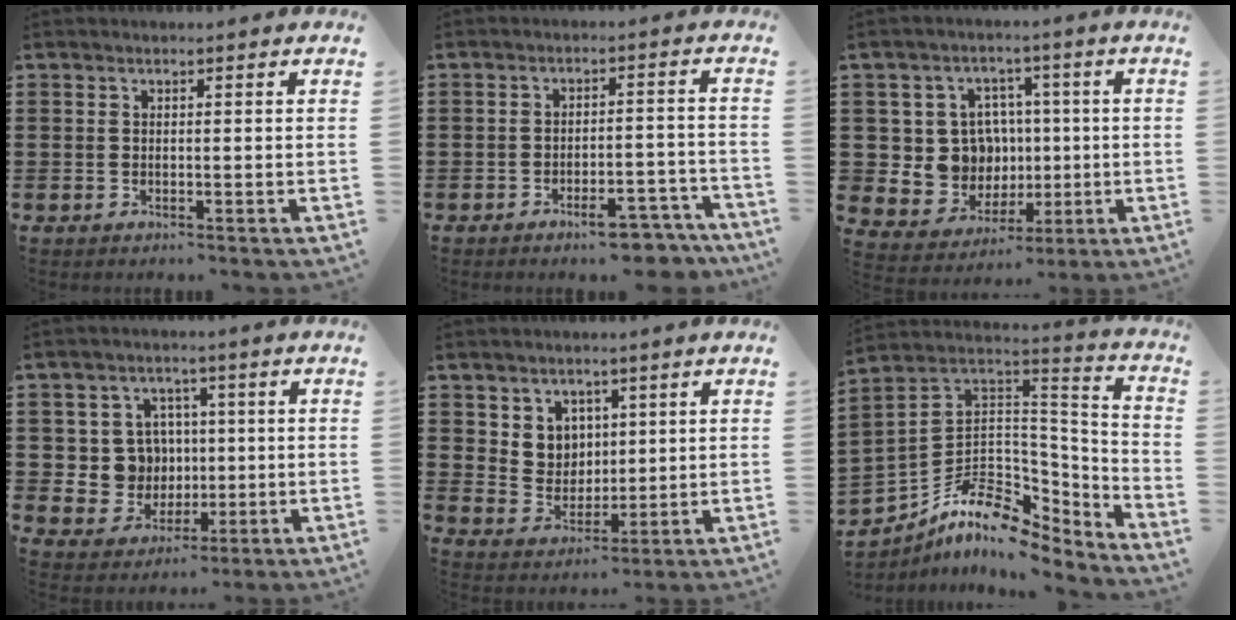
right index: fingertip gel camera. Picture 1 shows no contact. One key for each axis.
{"total": 6.5, "fx": -5.4, "fy": 1.2, "fz": 3.5, "tx": -0.050, "ty": 0.006, "tz": -0.095}
{"total": 9.7, "fx": 0.6, "fy": 9.0, "fz": 3.4, "tx": -0.091, "ty": 0.012, "tz": 0.024}
{"total": 7.4, "fx": 0.7, "fy": 7.1, "fz": 2.0, "tx": -0.064, "ty": 0.013, "tz": 0.020}
{"total": 5.2, "fx": 2.8, "fy": 4.4, "fz": 0.5, "tx": -0.028, "ty": 0.000, "tz": 0.049}
{"total": 9.5, "fx": -6.4, "fy": 5.2, "fz": 4.7, "tx": -0.105, "ty": 0.000, "tz": -0.120}